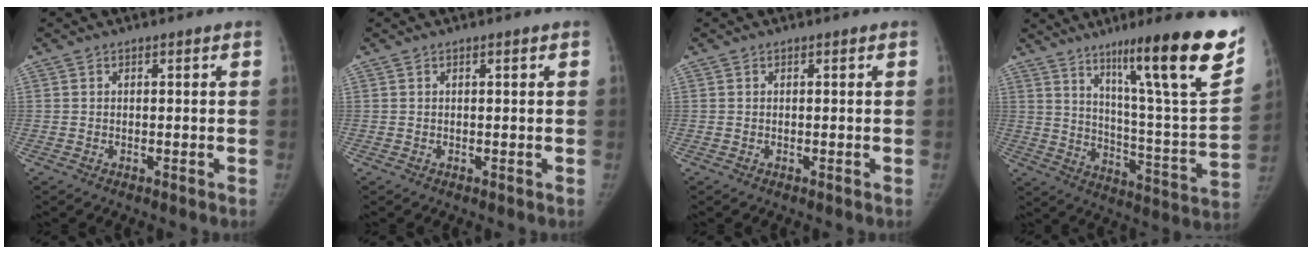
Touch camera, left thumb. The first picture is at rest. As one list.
[{"total": 0.7, "force": [0.4, 0.1, 0.5], "torque": [-0.008, 0.001, 0.006]}, {"total": 0.0}, {"total": 27.8, "force": [16.4, 3.1, 22.3], "torque": [-0.303, -0.068, 0.252]}]